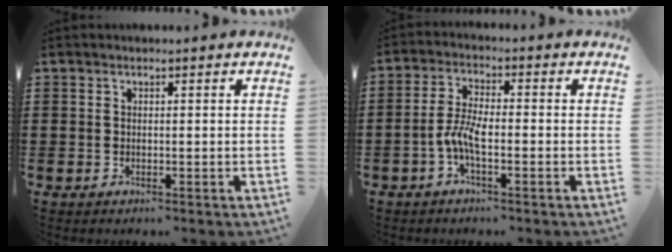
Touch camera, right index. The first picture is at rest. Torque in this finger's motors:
{"motor_torque": [2.14, 0.00, 0.18, 0.06]}